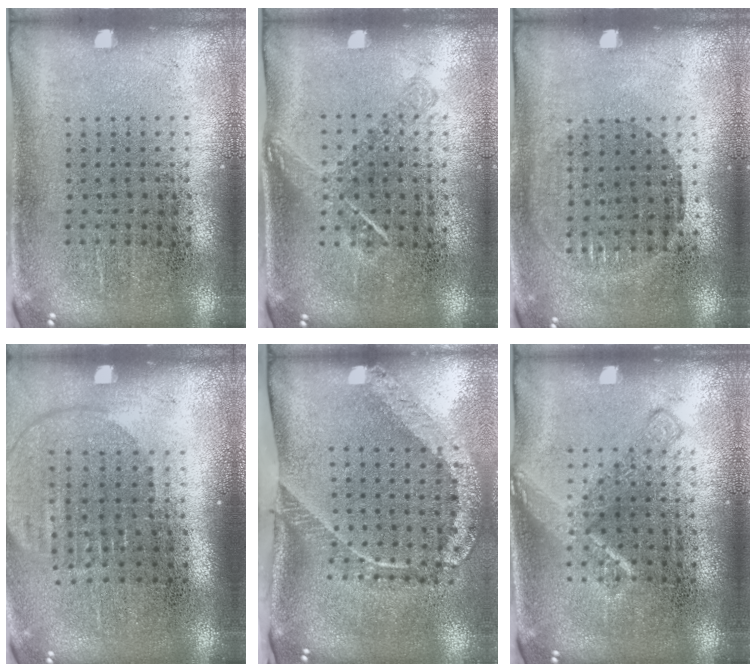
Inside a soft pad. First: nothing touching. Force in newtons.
{"total": 1.3, "press": 1.0, "slide": 0.8}
{"total": 0.9, "press": 0.8, "slide": 0.4}
{"total": 1.7, "press": 1.5, "slide": 0.8}
{"total": 2.4, "press": 1.6, "slide": 1.8}
{"total": 2.2, "press": 2.2, "slide": 0.4}